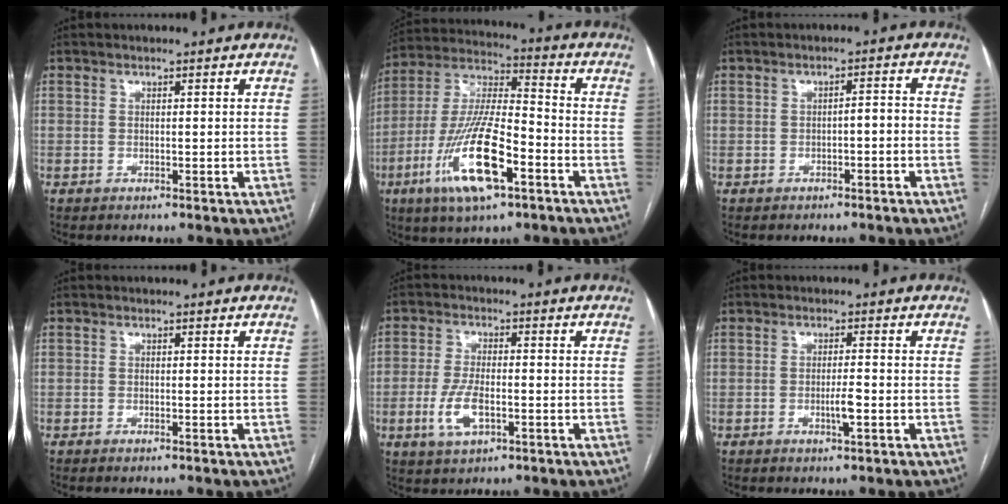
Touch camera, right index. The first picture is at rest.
{"total": 16.9, "force": [-7.1, 3.9, 14.8], "torque": [-0.308, -0.013, -0.126]}
{"total": 2.2, "force": [-0.9, 0.6, 1.9], "torque": [-0.027, 0.009, -0.012]}
{"total": 0.6, "force": [-0.5, -0.1, 0.3], "torque": [-0.008, -0.002, -0.007]}
{"total": 6.1, "force": [-2.0, 2.4, 5.3], "torque": [-0.115, -0.004, -0.034]}
{"total": 2.7, "force": [-0.9, 0.1, 2.5], "torque": [-0.047, -0.003, -0.015]}